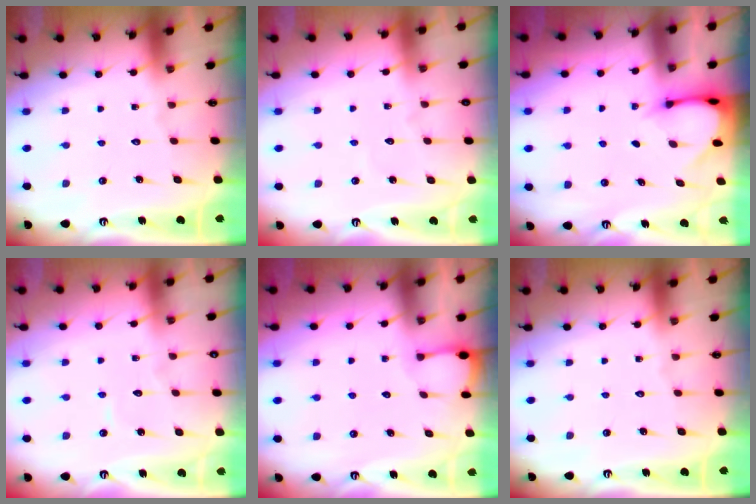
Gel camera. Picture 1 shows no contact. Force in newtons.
{"total": 2.0, "press": 2.0, "slide": 0.1}
{"total": 3.1, "press": 3.1, "slide": 0.2}
{"total": 3.4, "press": 3.4, "slide": 0.3}
{"total": 1.5, "press": 1.5, "slide": 0.1}
{"total": 0.0}